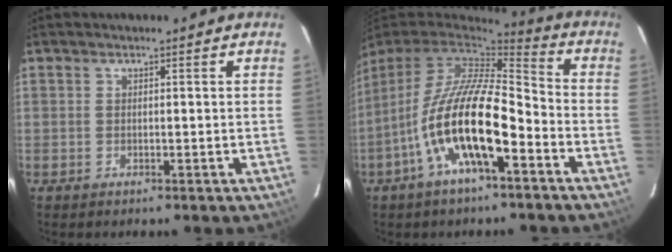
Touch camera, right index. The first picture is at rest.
{"total": 16.6, "force": [-7.0, 4.9, 14.3], "torque": [-0.269, -0.014, -0.135]}